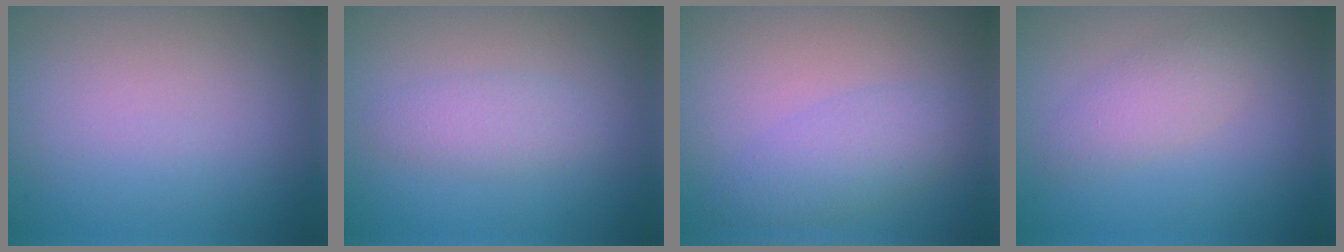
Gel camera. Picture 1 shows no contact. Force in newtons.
{"total": 2.0, "press": 2.0, "slide": 0.0}
{"total": 2.9, "press": 2.9, "slide": 0.0}
{"total": 2.2, "press": 2.2, "slide": 0.2}